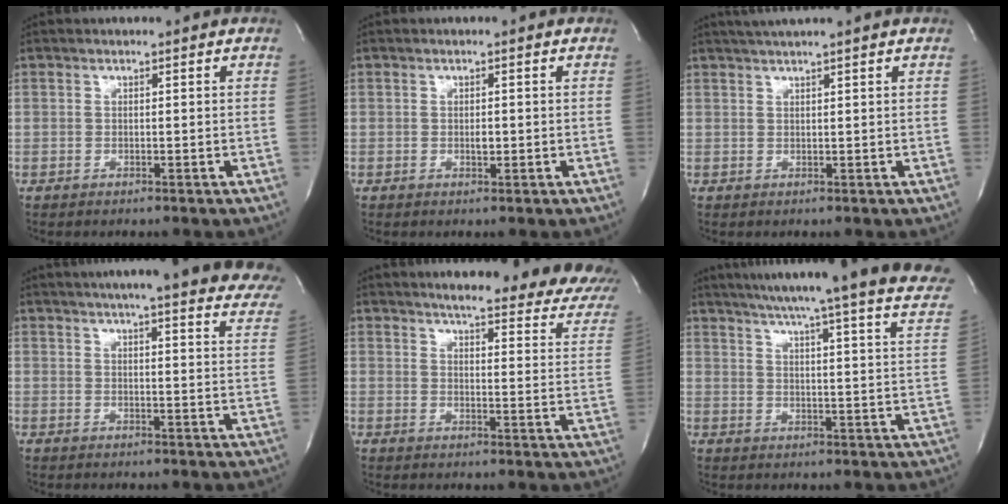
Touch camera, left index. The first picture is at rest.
{"total": 1.0, "force": [-0.1, 0.5, 0.9], "torque": [-0.016, 0.000, 0.000]}
{"total": 3.7, "force": [3.0, -1.0, 1.9], "torque": [-0.027, 0.018, 0.054]}
{"total": 28.1, "force": [24.3, 3.4, 13.8], "torque": [-0.166, -0.039, 0.279]}
{"total": 24.2, "force": [20.6, 4.2, 12.1], "torque": [-0.146, -0.056, 0.221]}
{"total": 29.5, "force": [25.5, 0.8, 14.7], "torque": [-0.199, -0.065, 0.305]}